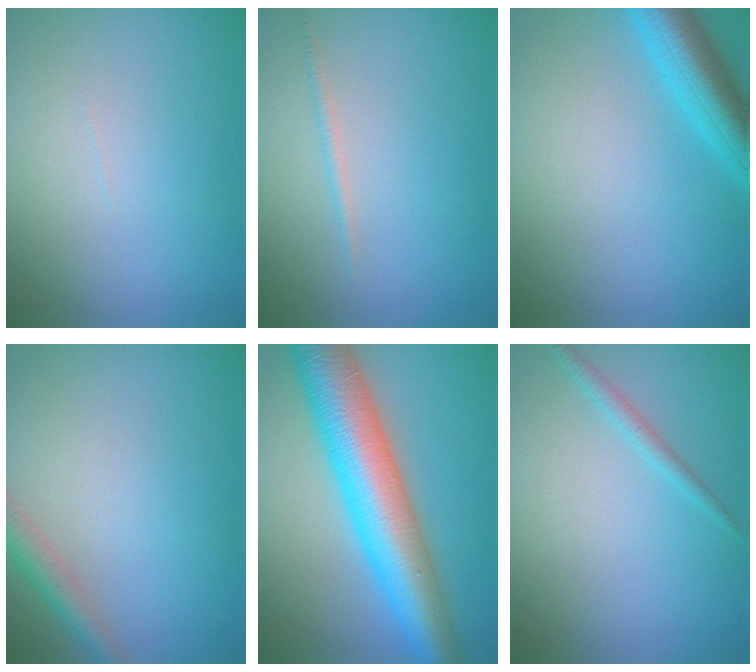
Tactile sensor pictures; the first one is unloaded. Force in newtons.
{"total": 0.7, "press": 0.7, "slide": 0.1}
{"total": 5.3, "press": 5.3, "slide": 0.3}
{"total": 2.3, "press": 2.3, "slide": 0.1}
{"total": 10.6, "press": 10.6, "slide": 0.1}
{"total": 1.3, "press": 1.3, "slide": 0.0}